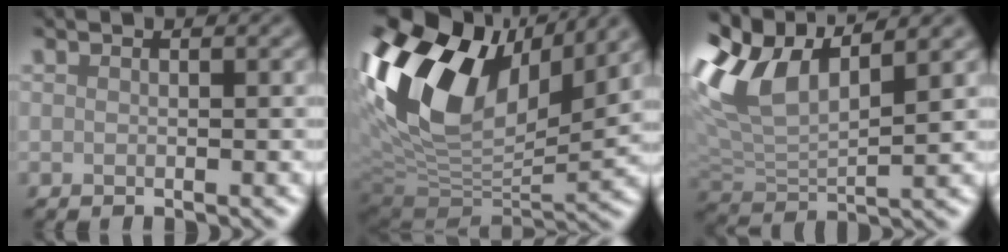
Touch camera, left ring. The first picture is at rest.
{"total": 15.8, "force": [5.2, 9.7, 11.3], "torque": [-0.253, 0.035, 0.089]}
{"total": 7.3, "force": [3.9, 3.5, 5.1], "torque": [-0.120, 0.014, 0.078]}